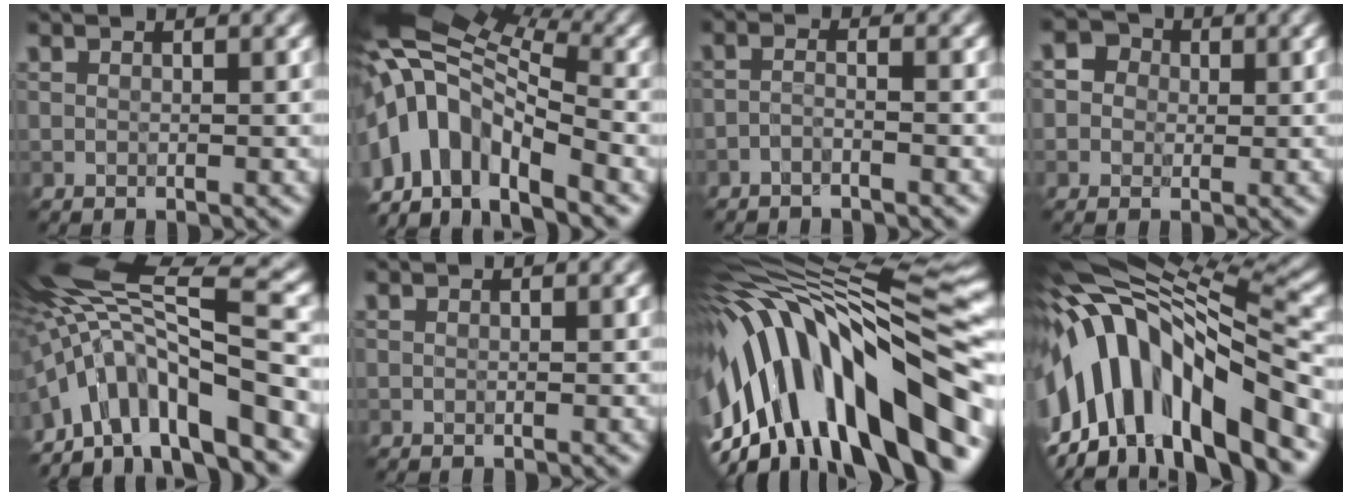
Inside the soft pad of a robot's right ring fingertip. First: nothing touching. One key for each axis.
{"total": 11.4, "fx": -4.6, "fy": 6.2, "fz": 8.4, "tx": -0.154, "ty": 0.012, "tz": -0.081}
{"total": 1.5, "fx": -1.2, "fy": 0.2, "fz": 0.8, "tx": -0.017, "ty": -0.004, "tz": -0.033}
{"total": 2.5, "fx": 0.1, "fy": 2.4, "fz": 0.8, "tx": -0.001, "ty": 0.011, "tz": -0.008}
{"total": 12.0, "fx": -5.0, "fy": 3.9, "fz": 10.2, "tx": -0.181, "ty": 0.030, "tz": -0.080}
{"total": 0.0}
{"total": 15.5, "fx": -3.0, "fy": 6.1, "fz": 13.9, "tx": -0.227, "ty": 0.029, "tz": -0.039}
{"total": 14.8, "fx": -3.8, "fy": 7.1, "fz": 12.4, "tx": -0.208, "ty": 0.021, "tz": -0.067}